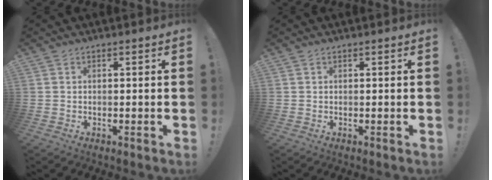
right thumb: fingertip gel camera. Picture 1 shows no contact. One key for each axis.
{"total": 0.0}